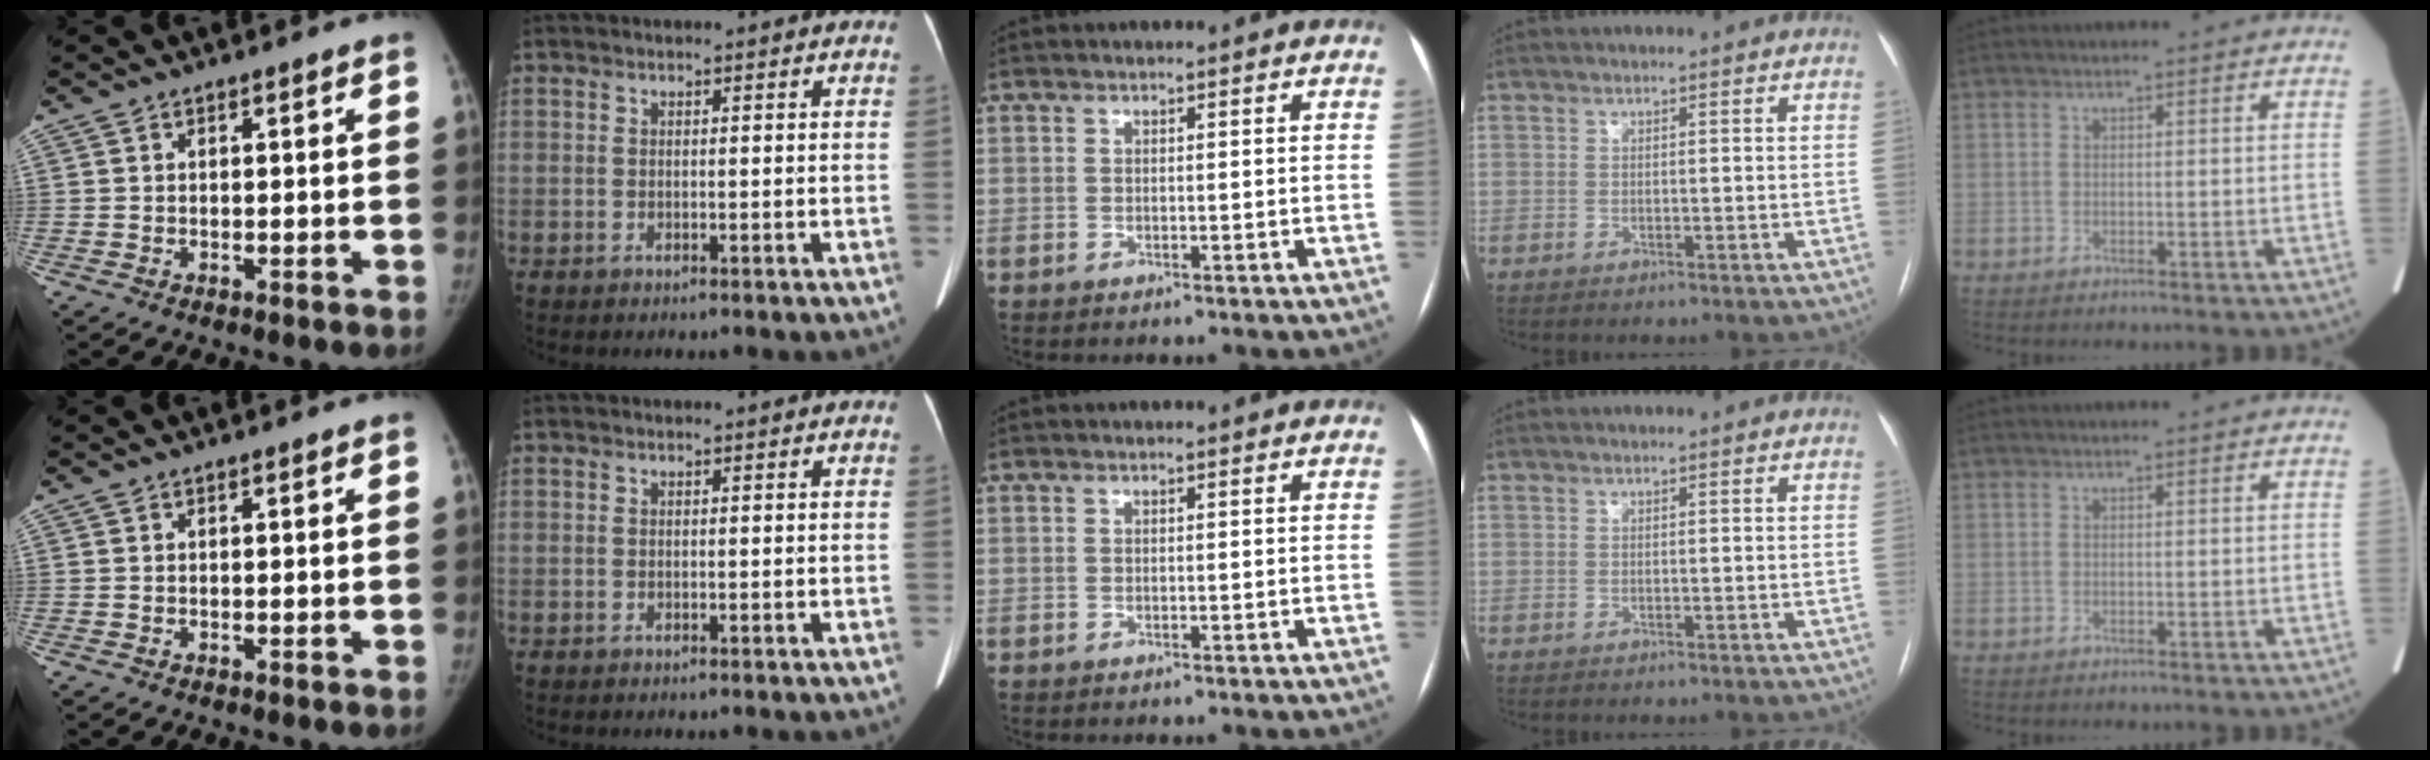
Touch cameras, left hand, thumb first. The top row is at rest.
{}